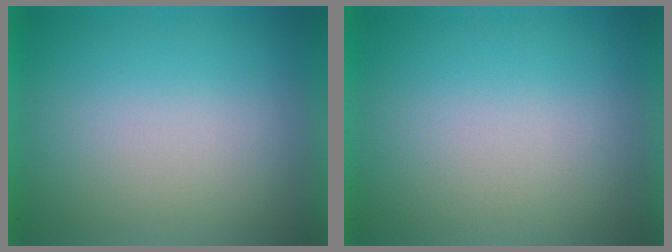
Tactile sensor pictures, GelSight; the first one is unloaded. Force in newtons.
{"total": 0.0}